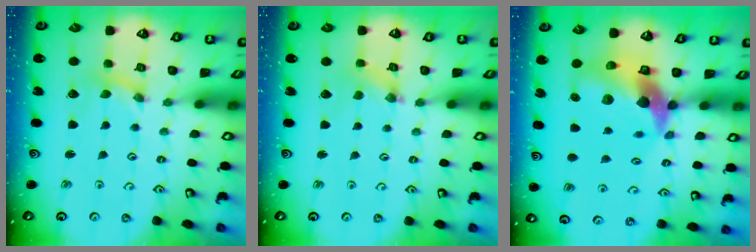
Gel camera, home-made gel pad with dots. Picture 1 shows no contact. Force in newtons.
{"total": 1.3, "press": 1.3, "slide": 0.2}
{"total": 15.8, "press": 15.7, "slide": 2.1}